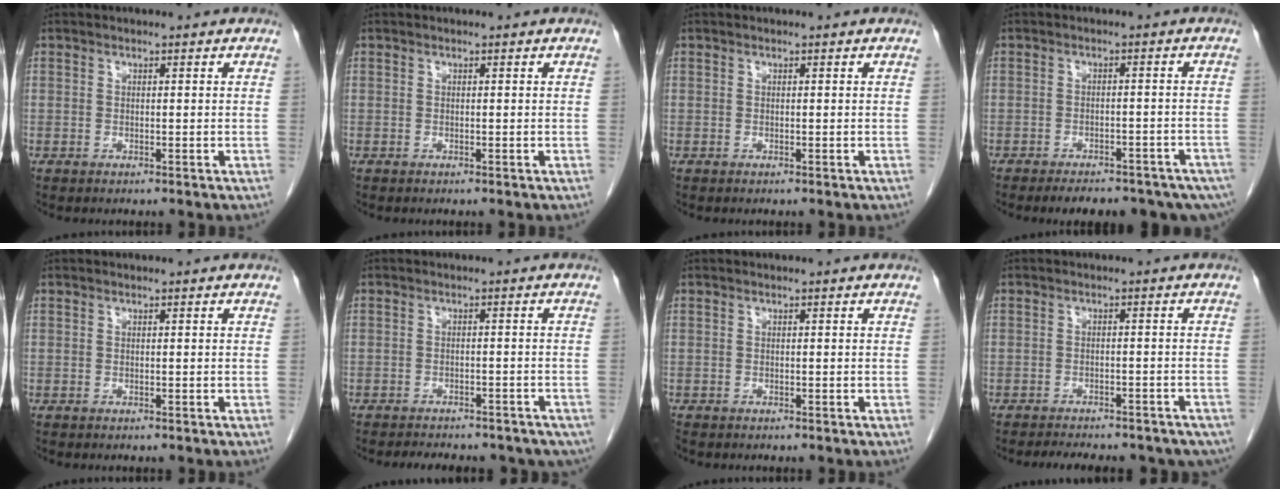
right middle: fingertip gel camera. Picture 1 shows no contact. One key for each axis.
{"total": 0.0}
{"total": 0.0}
{"total": 14.8, "fx": -11.2, "fy": 5.7, "fz": 7.8, "tx": -0.099, "ty": 0.000, "tz": -0.130}
{"total": 0.0}
{"total": 13.9, "fx": -11.4, "fy": 5.7, "fz": 5.6, "tx": -0.103, "ty": 0.000, "tz": -0.121}
{"total": 0.6, "fx": -0.6, "fy": 0.3, "fz": 0.1, "tx": -0.007, "ty": 0.000, "tz": -0.013}
{"total": 15.3, "fx": -12.8, "fy": 5.6, "fz": 6.3, "tx": -0.114, "ty": -0.001, "tz": -0.141}